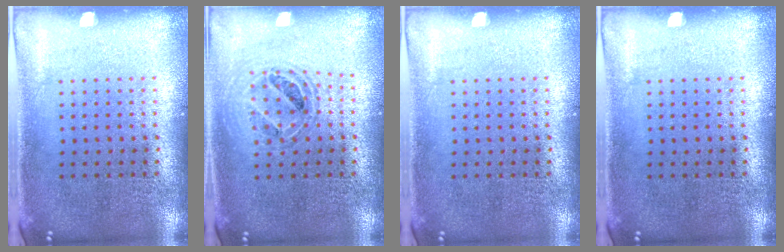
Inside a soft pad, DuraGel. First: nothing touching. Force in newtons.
{"total": 0.8, "press": 0.8, "slide": 0.1}
{"total": 0.0}
{"total": 0.0}